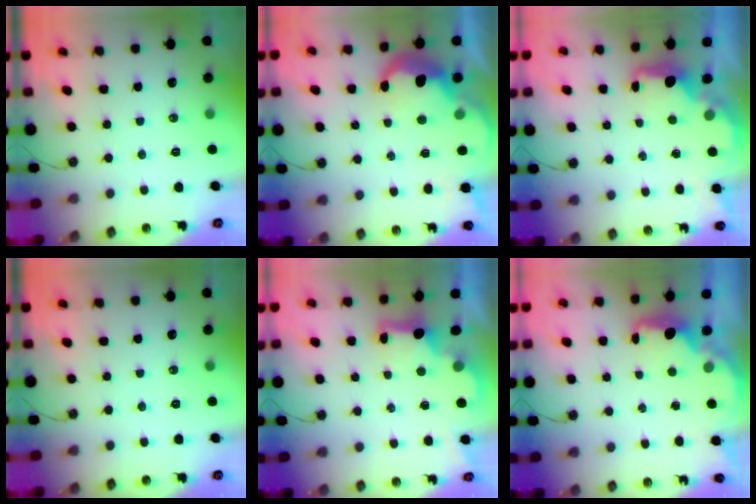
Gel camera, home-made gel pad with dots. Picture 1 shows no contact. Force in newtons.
{"total": 11.3, "press": 11.2, "slide": 1.0}
{"total": 2.1, "press": 2.0, "slide": 0.8}
{"total": 0.0}
{"total": 2.4, "press": 2.3, "slide": 0.7}
{"total": 2.1, "press": 2.0, "slide": 0.5}